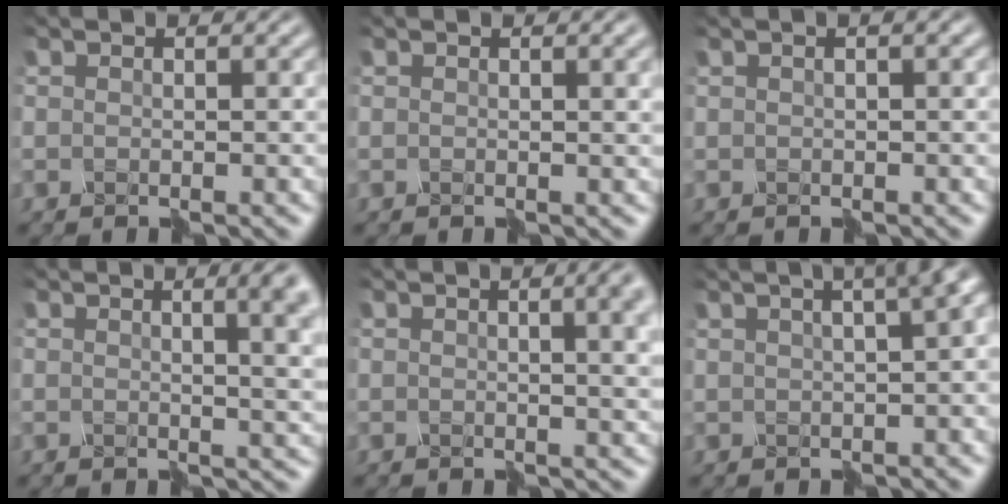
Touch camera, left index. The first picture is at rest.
{"total": 2.3, "force": [0.7, 0.9, 2.0], "torque": [-0.016, 0.009, 0.010]}
{"total": 1.8, "force": [0.2, 0.7, 1.6], "torque": [-0.007, 0.012, 0.010]}
{"total": 9.0, "force": [2.4, 4.4, 7.5], "torque": [-0.042, 0.036, 0.009]}
{"total": 9.9, "force": [2.5, 5.3, 8.0], "torque": [-0.049, 0.033, 0.010]}
{"total": 11.6, "force": [3.5, 5.6, 9.5], "torque": [-0.069, 0.048, 0.050]}